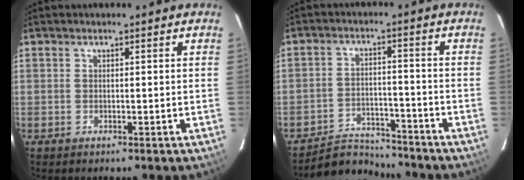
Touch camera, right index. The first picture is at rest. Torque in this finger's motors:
{"motor_torque": [-0.42, -0.26, -0.76, -0.18]}